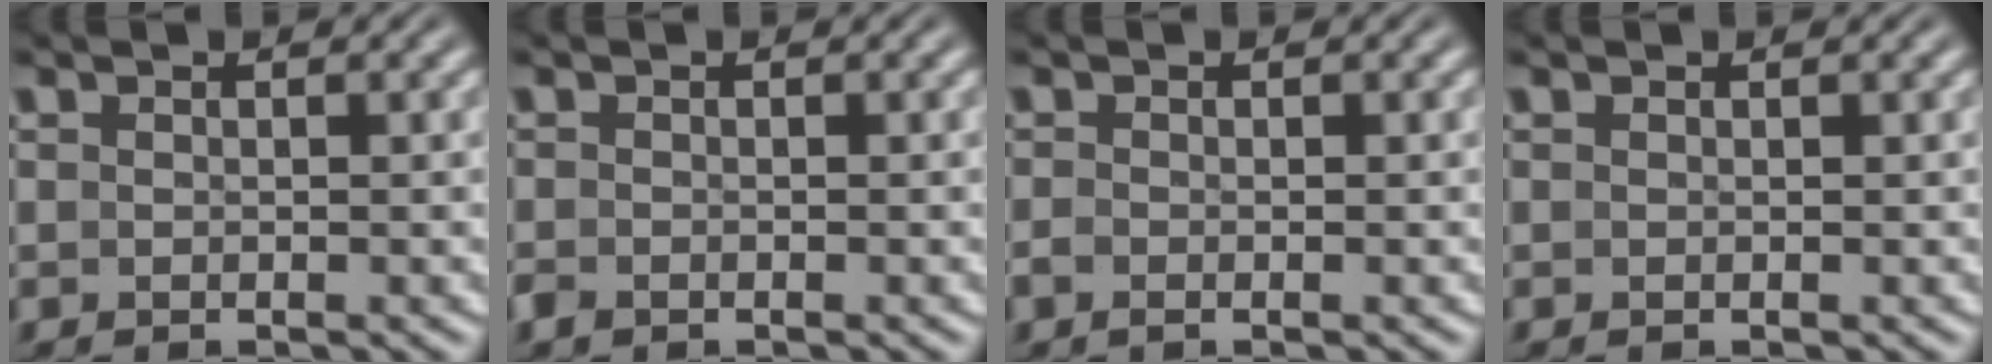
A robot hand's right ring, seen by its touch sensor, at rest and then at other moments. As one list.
[{"total": 1.2, "force": [-1.0, 0.6, 0.3], "torque": [-0.010, -0.010, -0.014]}, {"total": 1.1, "force": [-0.8, 0.6, 0.5], "torque": [-0.017, -0.008, -0.012]}, {"total": 0.0}]